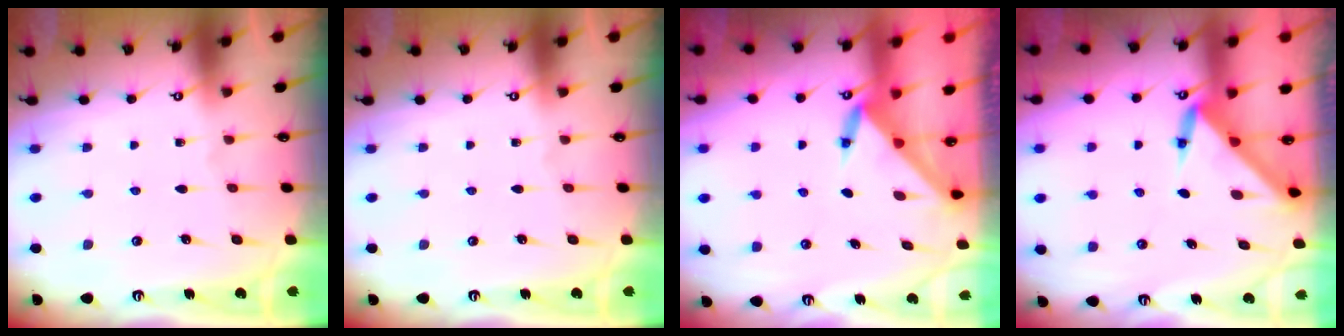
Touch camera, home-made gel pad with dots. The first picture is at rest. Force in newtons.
{"total": 0.0}
{"total": 3.6, "press": 3.6, "slide": 0.3}
{"total": 3.0, "press": 3.0, "slide": 0.1}